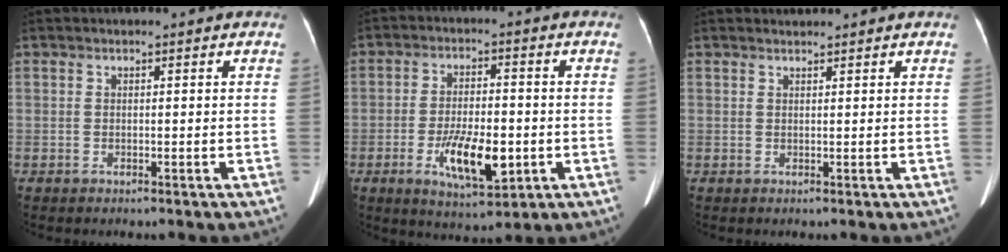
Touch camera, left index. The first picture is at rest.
{"total": 9.5, "force": [-2.9, 3.4, 8.4], "torque": [-0.157, -0.010, -0.042]}
{"total": 0.7, "force": [0.7, -0.1, -0.2], "torque": [-0.007, 0.005, 0.016]}